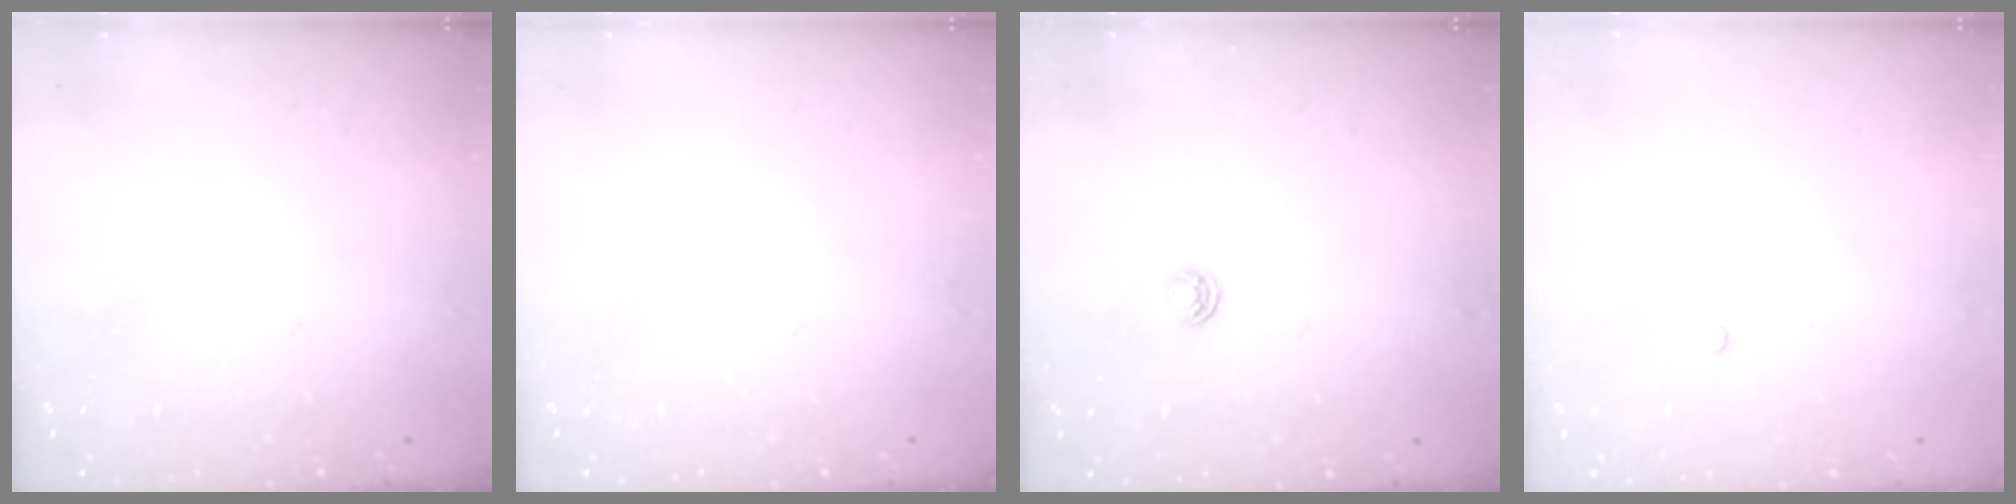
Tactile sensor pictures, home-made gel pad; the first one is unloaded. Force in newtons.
{"total": 0.0}
{"total": 4.2, "press": 4.2, "slide": 0.6}
{"total": 2.0, "press": 2.0, "slide": 0.2}